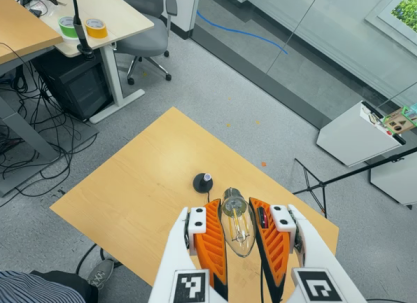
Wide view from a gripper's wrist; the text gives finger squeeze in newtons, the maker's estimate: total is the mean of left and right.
{"total": 23.0, "left": 24.9, "right": 21.0}